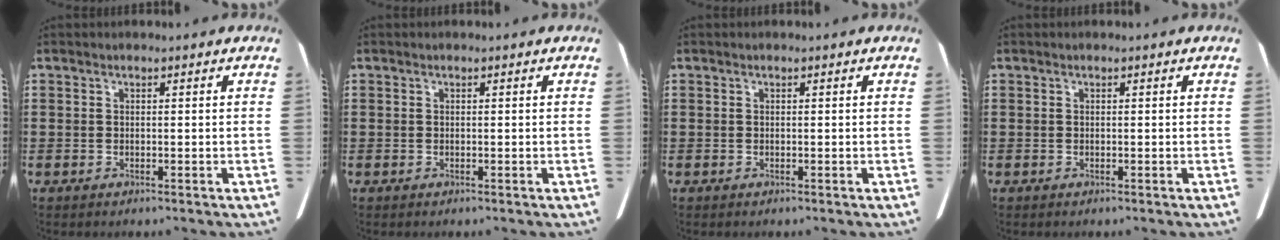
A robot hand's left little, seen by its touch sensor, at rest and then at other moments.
{"total": 0.0}
{"total": 0.0}
{"total": 0.0}